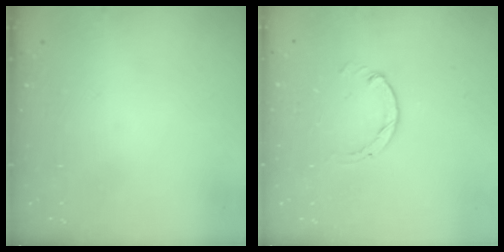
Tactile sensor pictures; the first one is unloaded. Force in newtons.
{"total": 0.0}